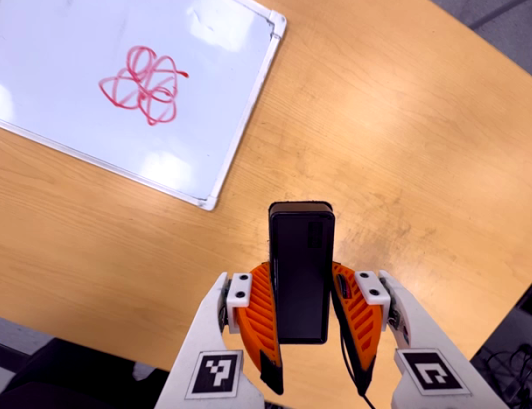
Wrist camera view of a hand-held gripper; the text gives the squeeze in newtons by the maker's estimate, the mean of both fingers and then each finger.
{"total": 4.6, "left": 3.3, "right": 5.9}